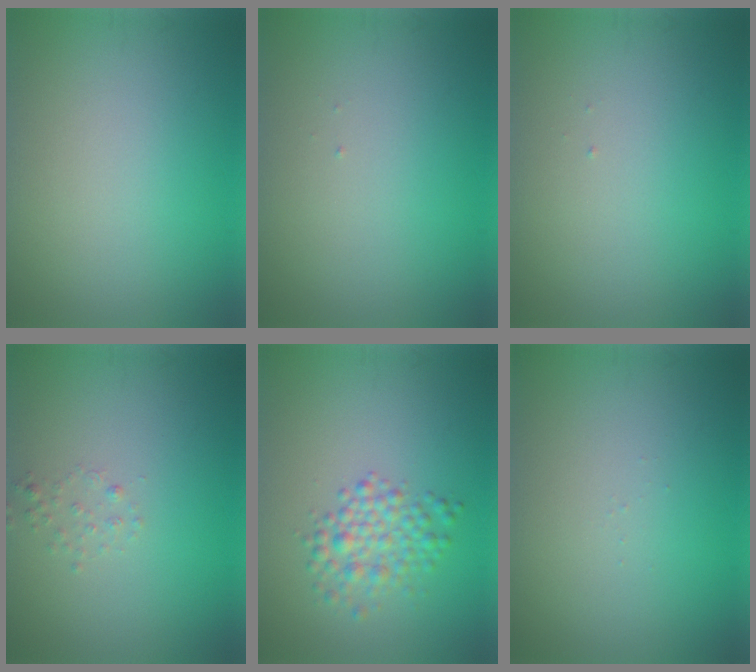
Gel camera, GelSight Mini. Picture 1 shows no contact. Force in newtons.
{"total": 0.0}
{"total": 0.0}
{"total": 0.8, "press": 0.8, "slide": 0.1}
{"total": 3.1, "press": 3.1, "slide": 0.0}
{"total": 0.0}